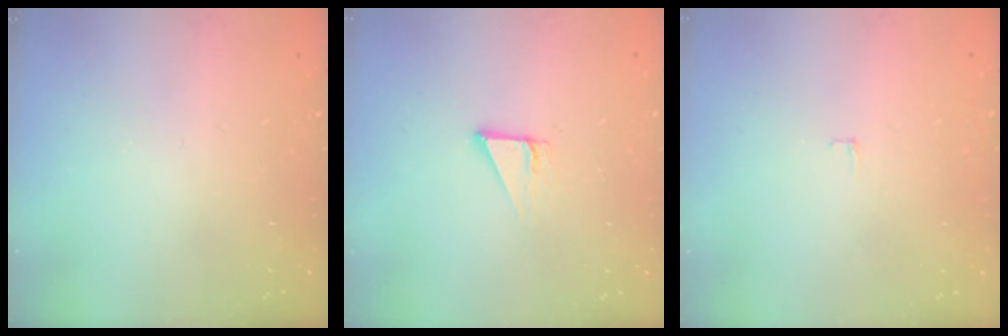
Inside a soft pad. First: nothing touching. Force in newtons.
{"total": 3.1, "press": 2.4, "slide": 1.9}
{"total": 2.4, "press": 2.4, "slide": 0.2}